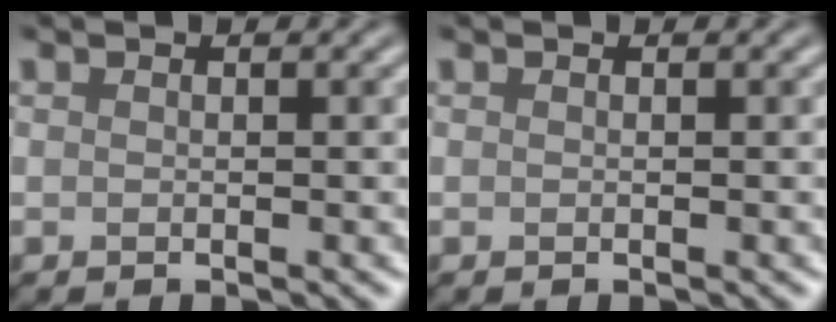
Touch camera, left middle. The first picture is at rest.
{"total": 0.0}